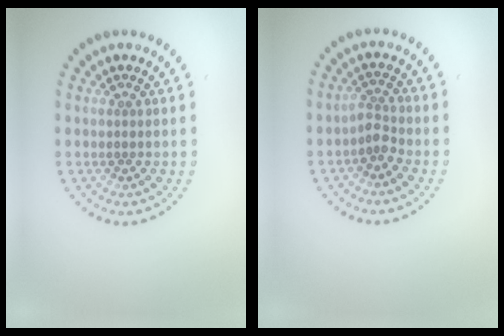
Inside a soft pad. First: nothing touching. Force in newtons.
{"total": 1.8, "press": 1.3, "slide": 1.2}